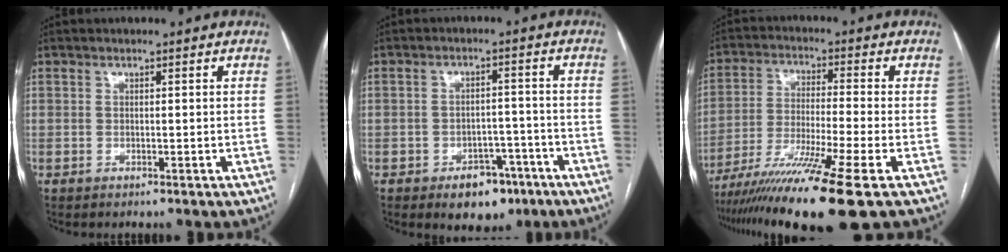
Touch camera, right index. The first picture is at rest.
{"total": 6.9, "force": [-4.1, 4.3, 3.4], "torque": [-0.038, 0.014, -0.052]}
{"total": 14.9, "force": [-10.0, -1.8, 10.9], "torque": [-0.200, -0.042, -0.172]}